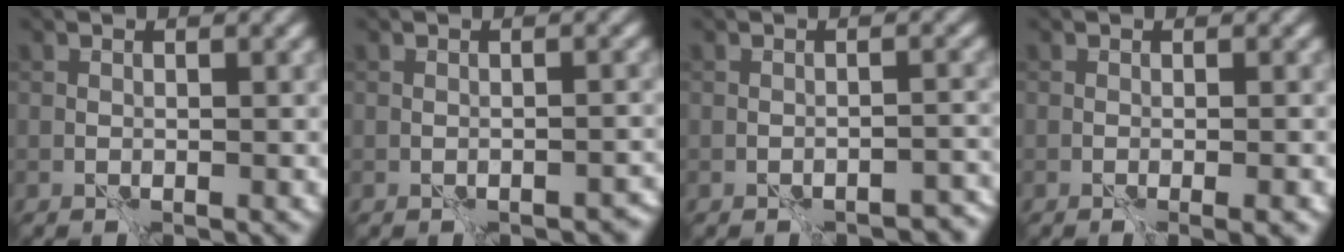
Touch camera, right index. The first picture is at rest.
{"total": 1.8, "force": [-1.4, 0.7, 0.8], "torque": [-0.008, 0.003, -0.017]}
{"total": 3.1, "force": [-2.6, 1.0, 1.3], "torque": [-0.018, 0.013, -0.031]}
{"total": 2.1, "force": [-0.9, 0.5, 1.9], "torque": [-0.021, -0.002, -0.012]}